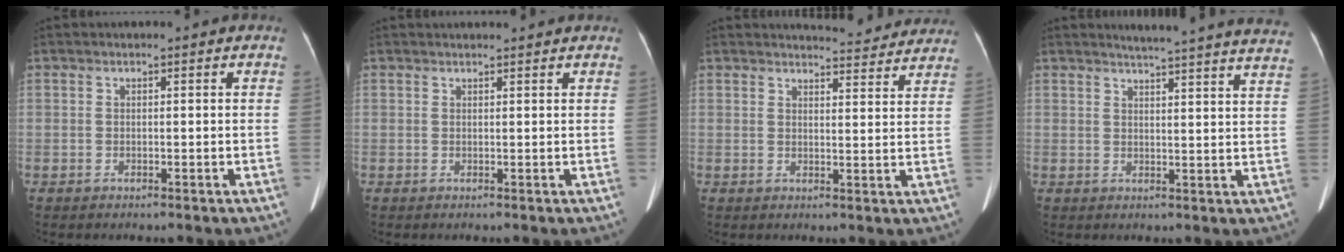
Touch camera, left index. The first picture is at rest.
{"total": 4.1, "force": [3.9, 0.3, 1.0], "torque": [-0.012, 0.026, 0.048]}
{"total": 9.3, "force": [9.1, 1.1, 1.2], "torque": [-0.006, -0.010, 0.095]}
{"total": 20.6, "force": [19.5, -0.4, 6.7], "torque": [-0.090, -0.065, 0.218]}